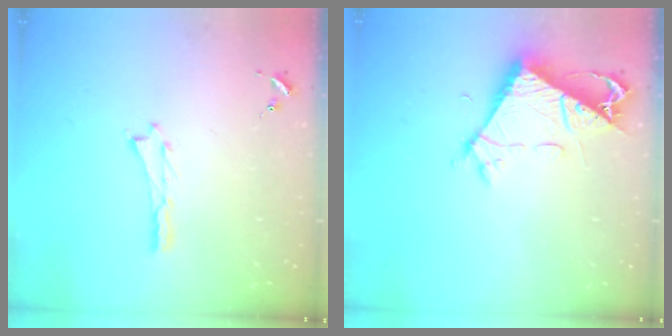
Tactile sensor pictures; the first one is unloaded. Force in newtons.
{"total": 7.9, "press": 7.9, "slide": 0.6}